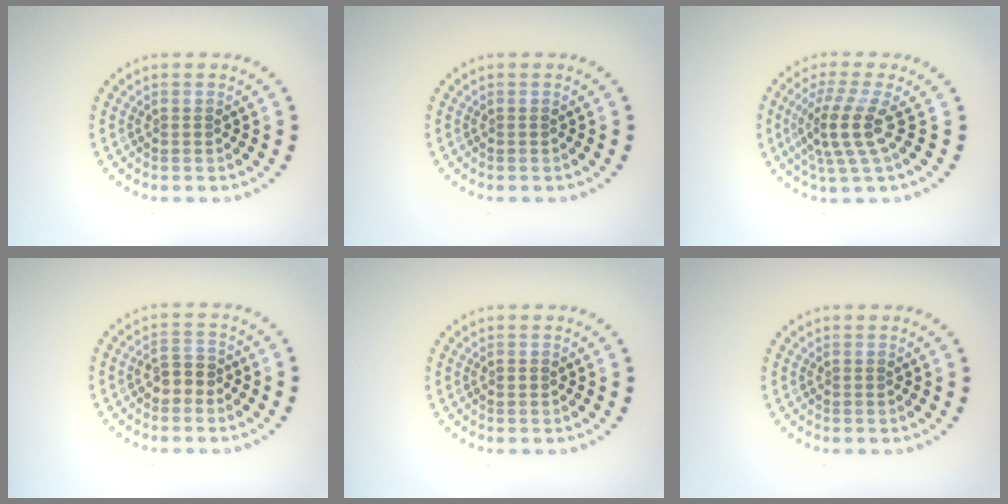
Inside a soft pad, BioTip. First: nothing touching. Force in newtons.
{"total": 0.0}
{"total": 3.9, "press": 2.8, "slide": 2.6}
{"total": 2.0, "press": 1.9, "slide": 0.6}
{"total": 0.5, "press": 0.5, "slide": 0.1}
{"total": 0.0}